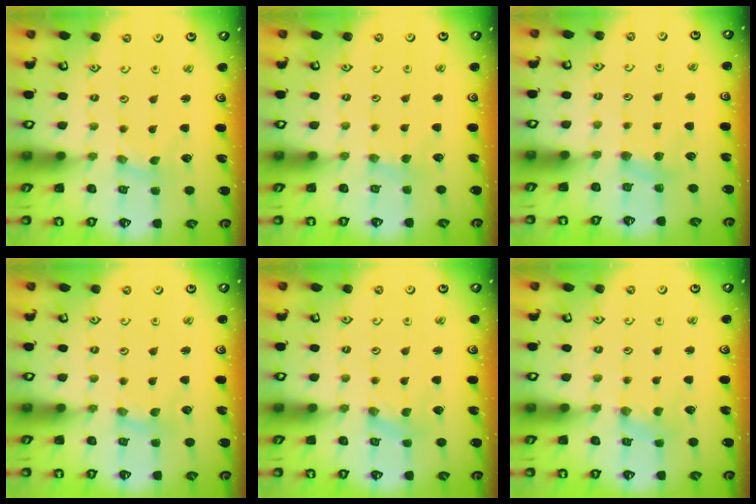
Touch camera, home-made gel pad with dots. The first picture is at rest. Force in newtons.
{"total": 2.6, "press": 2.6, "slide": 0.4}
{"total": 4.2, "press": 4.2, "slide": 0.5}
{"total": 0.6, "press": 0.6, "slide": 0.2}
{"total": 0.0}
{"total": 2.2, "press": 2.2, "slide": 0.5}